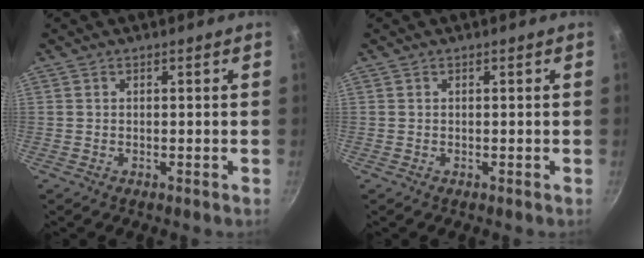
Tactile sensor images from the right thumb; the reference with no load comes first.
{"total": 0.0}